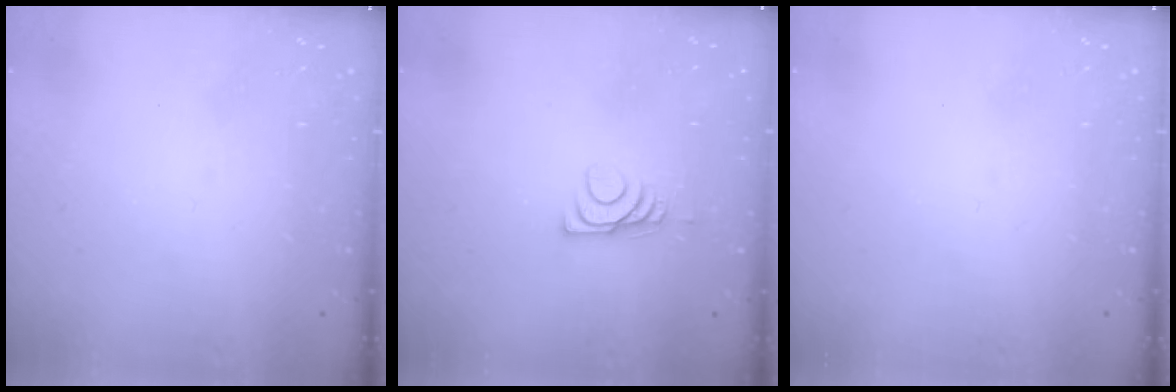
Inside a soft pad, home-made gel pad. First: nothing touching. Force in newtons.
{"total": 6.6, "press": 6.6, "slide": 0.9}
{"total": 0.0}